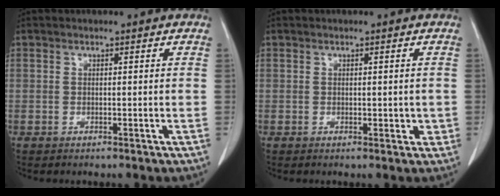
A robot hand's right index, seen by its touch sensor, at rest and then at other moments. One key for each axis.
{"total": 1.7, "fx": -0.2, "fy": 0.9, "fz": 1.4, "tx": -0.015, "ty": -0.001, "tz": -0.002}